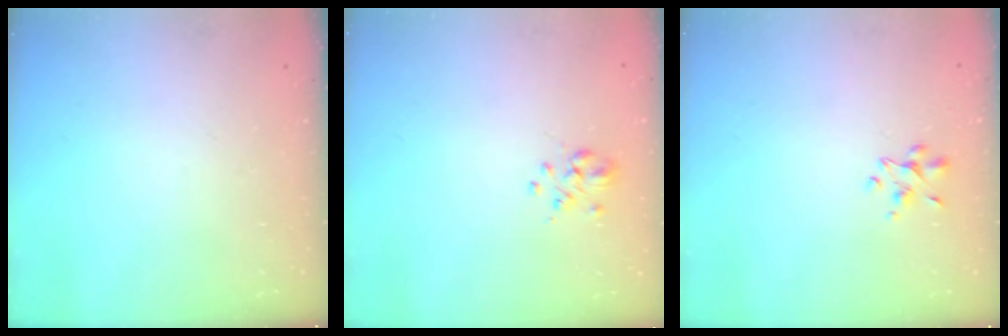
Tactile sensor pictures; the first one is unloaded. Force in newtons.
{"total": 2.7, "press": 2.5, "slide": 1.1}
{"total": 2.9, "press": 2.8, "slide": 0.9}